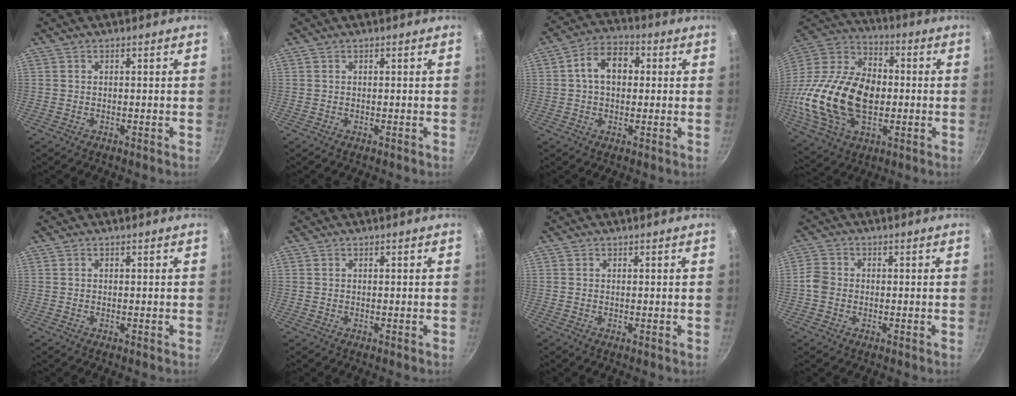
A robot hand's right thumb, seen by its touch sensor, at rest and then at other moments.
{"total": 0.0}
{"total": 9.1, "force": [1.3, 6.4, 6.4], "torque": [-0.076, 0.022, 0.007]}
{"total": 26.6, "force": [-2.5, 16.9, 20.4], "torque": [-0.367, 0.031, -0.044]}
{"total": 0.0}
{"total": 0.0}
{"total": 0.0}
{"total": 3.4, "force": [-0.7, 2.9, 1.7], "torque": [-0.030, 0.014, -0.021]}